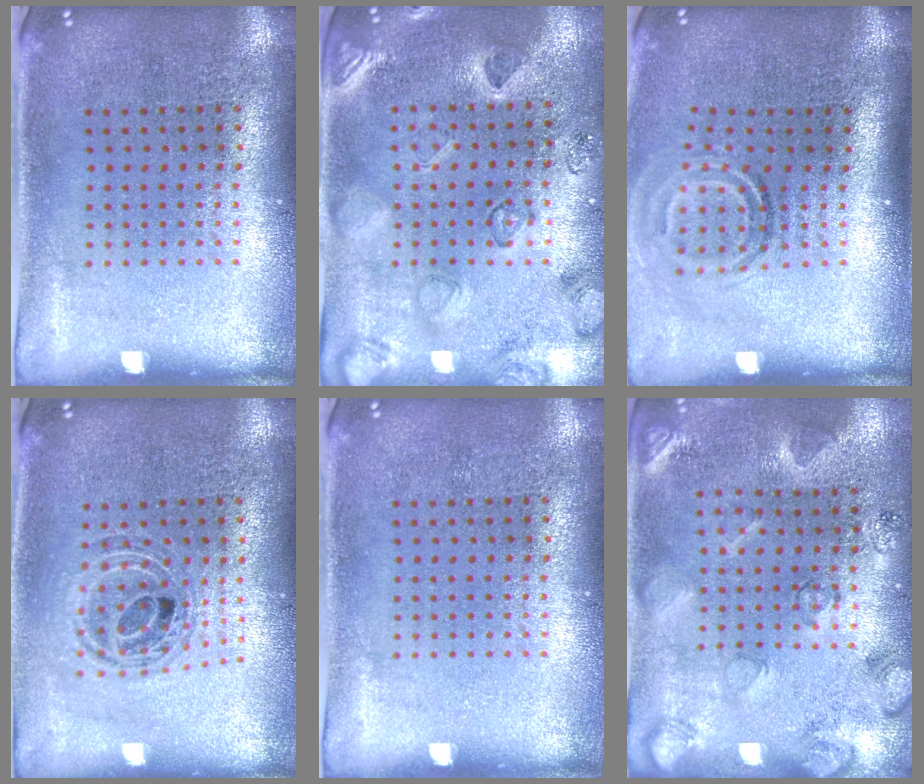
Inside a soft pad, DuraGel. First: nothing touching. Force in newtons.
{"total": 2.3, "press": 2.1, "slide": 0.9}
{"total": 1.8, "press": 1.2, "slide": 1.4}
{"total": 0.9, "press": 0.9, "slide": 0.2}
{"total": 0.0}
{"total": 2.2, "press": 2.1, "slide": 0.7}